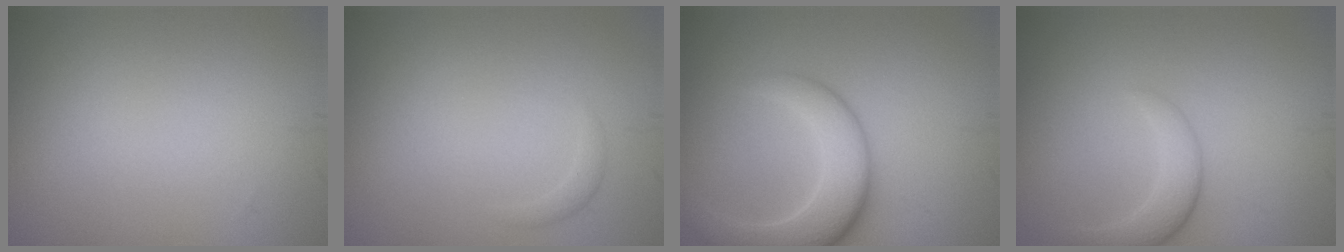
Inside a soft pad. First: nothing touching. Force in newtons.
{"total": 0.7, "press": 0.7, "slide": 0.1}
{"total": 5.7, "press": 5.7, "slide": 0.3}
{"total": 2.4, "press": 2.4, "slide": 0.1}